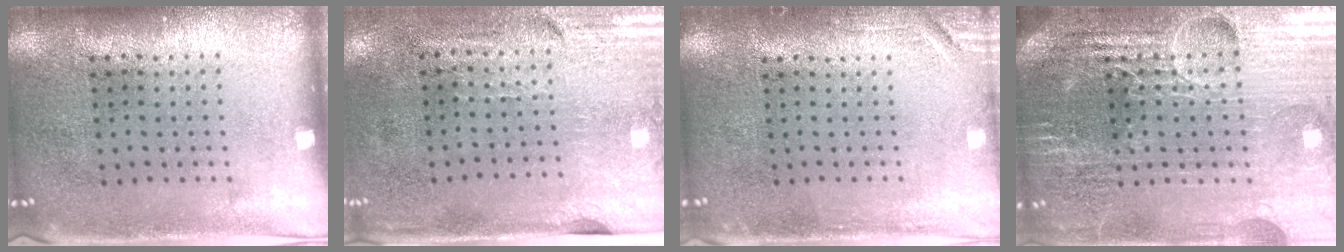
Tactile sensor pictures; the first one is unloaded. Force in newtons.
{"total": 3.0, "press": 2.5, "slide": 1.6}
{"total": 1.7, "press": 1.7, "slide": 0.2}
{"total": 6.0, "press": 5.3, "slide": 2.8}